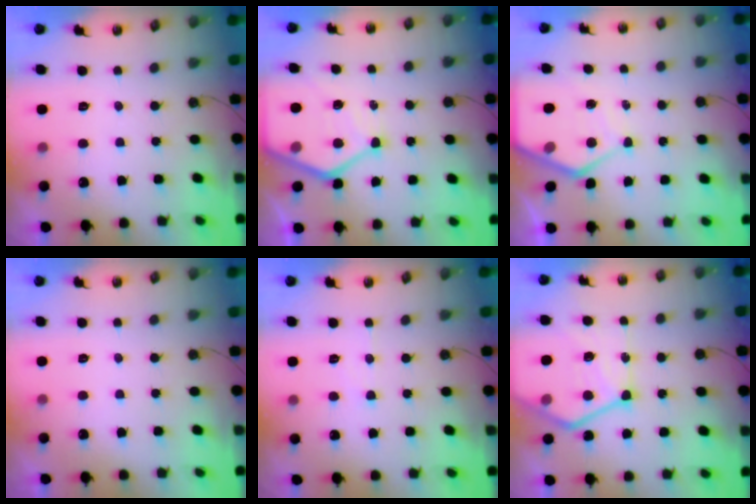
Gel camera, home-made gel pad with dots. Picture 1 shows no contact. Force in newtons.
{"total": 13.7, "press": 13.6, "slide": 1.5}
{"total": 7.9, "press": 7.9, "slide": 0.8}
{"total": 0.0}
{"total": 4.8, "press": 4.8, "slide": 0.8}
{"total": 19.7, "press": 19.6, "slide": 2.1}